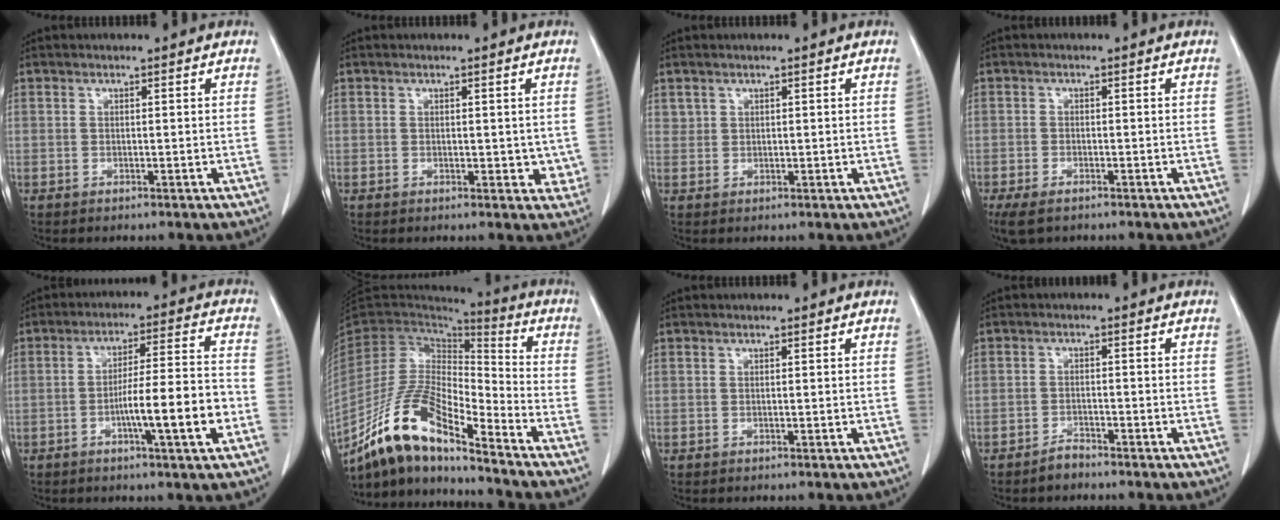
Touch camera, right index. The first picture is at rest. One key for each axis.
{"total": 2.9, "fx": 0.1, "fy": 1.9, "fz": 2.3, "tx": -0.013, "ty": -0.003, "tz": 0.003}
{"total": 1.2, "fx": 0.8, "fy": 0.8, "fz": 0.1, "tx": 0.010, "ty": 0.001, "tz": 0.012}
{"total": 4.6, "fx": -3.3, "fy": 1.9, "fz": 2.6, "tx": -0.049, "ty": -0.010, "tz": -0.052}
{"total": 10.8, "fx": -3.6, "fy": 0.3, "fz": 10.2, "tx": -0.164, "ty": 0.005, "tz": -0.057}
{"total": 16.2, "fx": -12.8, "fy": 3.2, "fz": 9.4, "tx": -0.185, "ty": 0.004, "tz": -0.238}
{"total": 0.0}
{"total": 1.9, "fx": -1.8, "fy": 0.5, "fz": 0.4, "tx": -0.006, "ty": 0.001, "tz": -0.031}